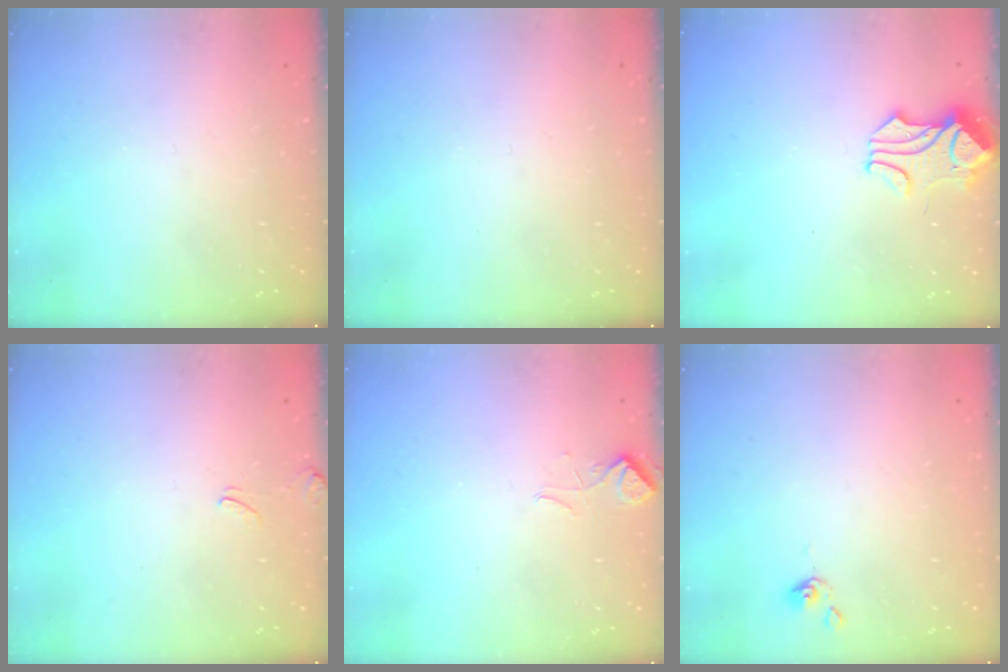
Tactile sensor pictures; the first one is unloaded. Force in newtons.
{"total": 0.0}
{"total": 1.4, "press": 0.6, "slide": 1.2}
{"total": 2.0, "press": 2.0, "slide": 0.4}
{"total": 2.2, "press": 2.1, "slide": 0.7}
{"total": 1.0, "press": 0.9, "slide": 0.4}